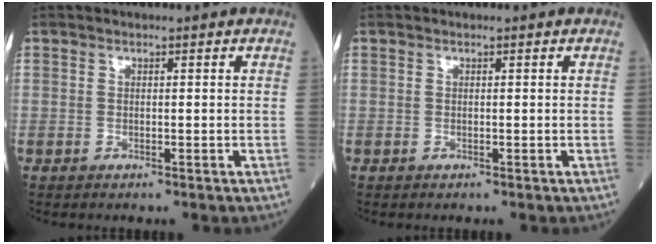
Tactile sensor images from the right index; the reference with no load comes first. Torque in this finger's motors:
{"motor_torque": [0.01, 0.00, 0.00, -0.01]}